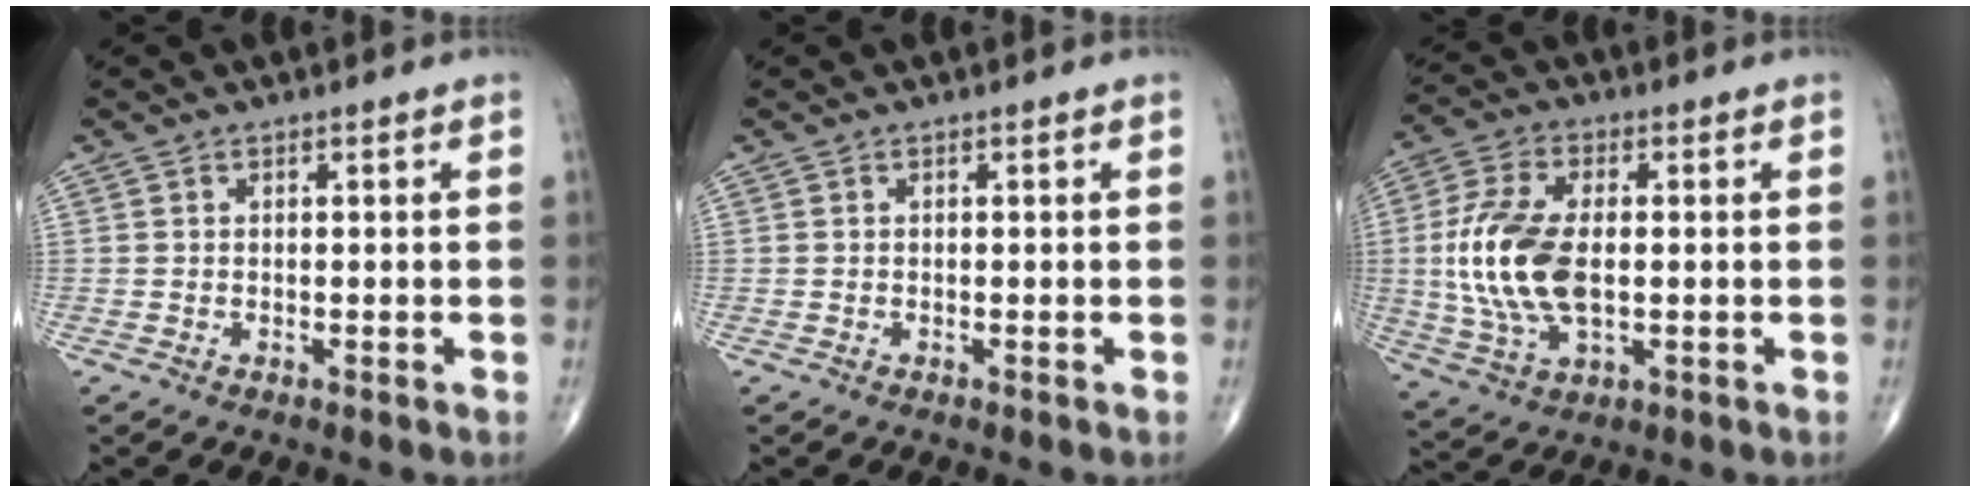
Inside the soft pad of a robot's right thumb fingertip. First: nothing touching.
{"total": 0.0}
{"total": 15.2, "force": [0.0, 8.1, 12.8], "torque": [-0.276, -0.001, 0.002]}